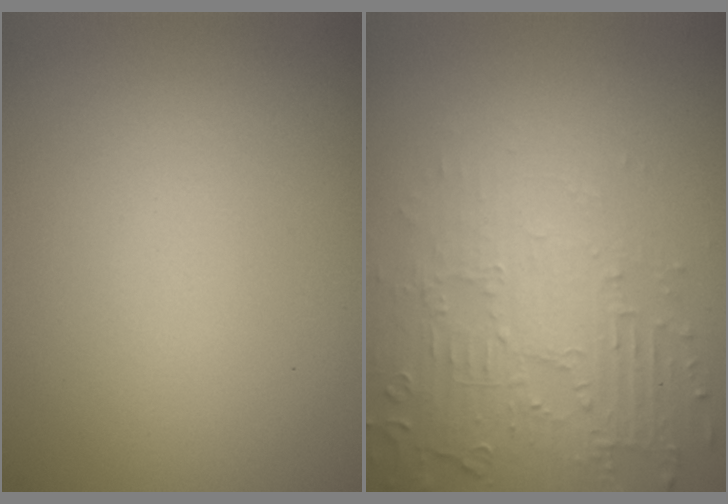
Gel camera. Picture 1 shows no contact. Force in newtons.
{"total": 5.5, "press": 3.6, "slide": 4.1}